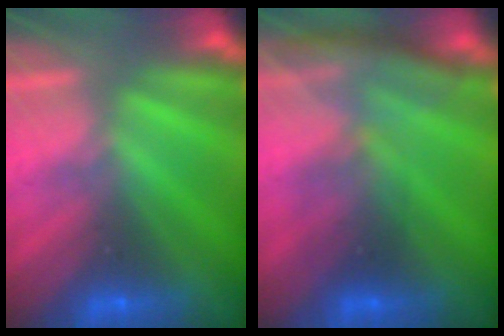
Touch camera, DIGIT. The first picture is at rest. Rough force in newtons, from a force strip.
{"total": 2.8}